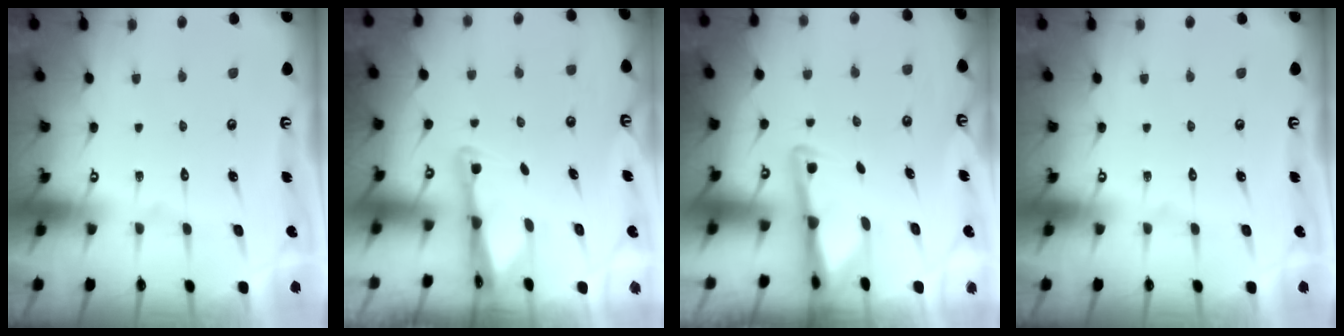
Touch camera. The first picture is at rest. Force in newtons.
{"total": 2.0, "press": 2.0, "slide": 0.3}
{"total": 3.0, "press": 2.9, "slide": 0.7}
{"total": 0.0}